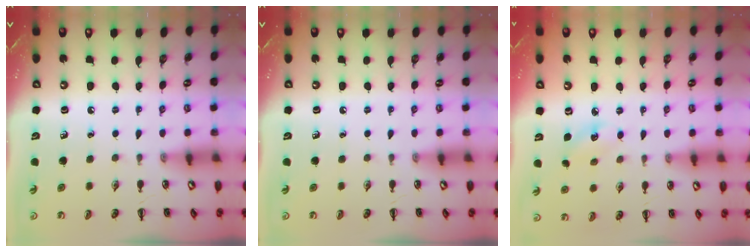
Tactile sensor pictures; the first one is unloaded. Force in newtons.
{"total": 0.0}
{"total": 4.8, "press": 4.6, "slide": 1.3}